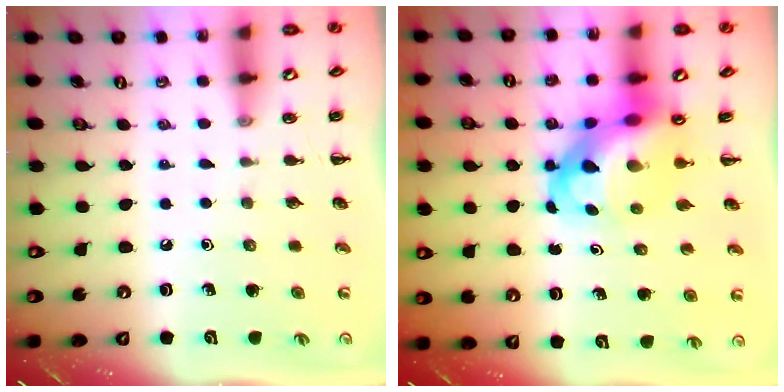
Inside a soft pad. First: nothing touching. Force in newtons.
{"total": 9.5, "press": 9.2, "slide": 2.6}